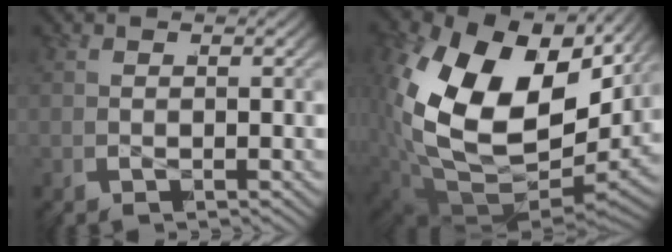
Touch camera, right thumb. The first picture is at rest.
{"total": 19.8, "force": [1.0, 12.8, 15.1], "torque": [-0.324, -0.057, 0.046]}